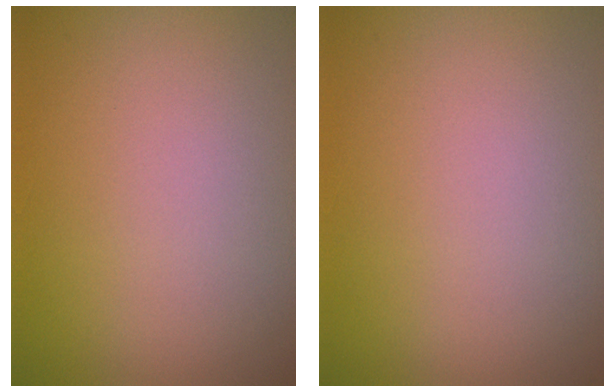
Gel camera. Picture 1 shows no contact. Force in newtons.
{"total": 0.0}